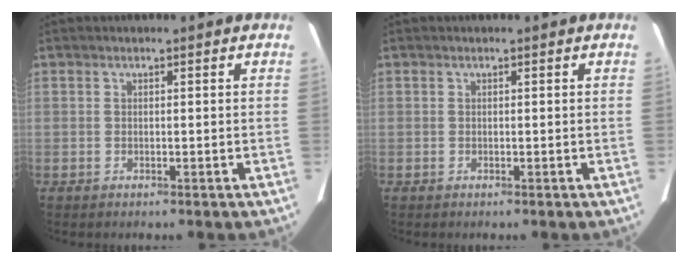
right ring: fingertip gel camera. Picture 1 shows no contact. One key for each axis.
{"total": 0.0}